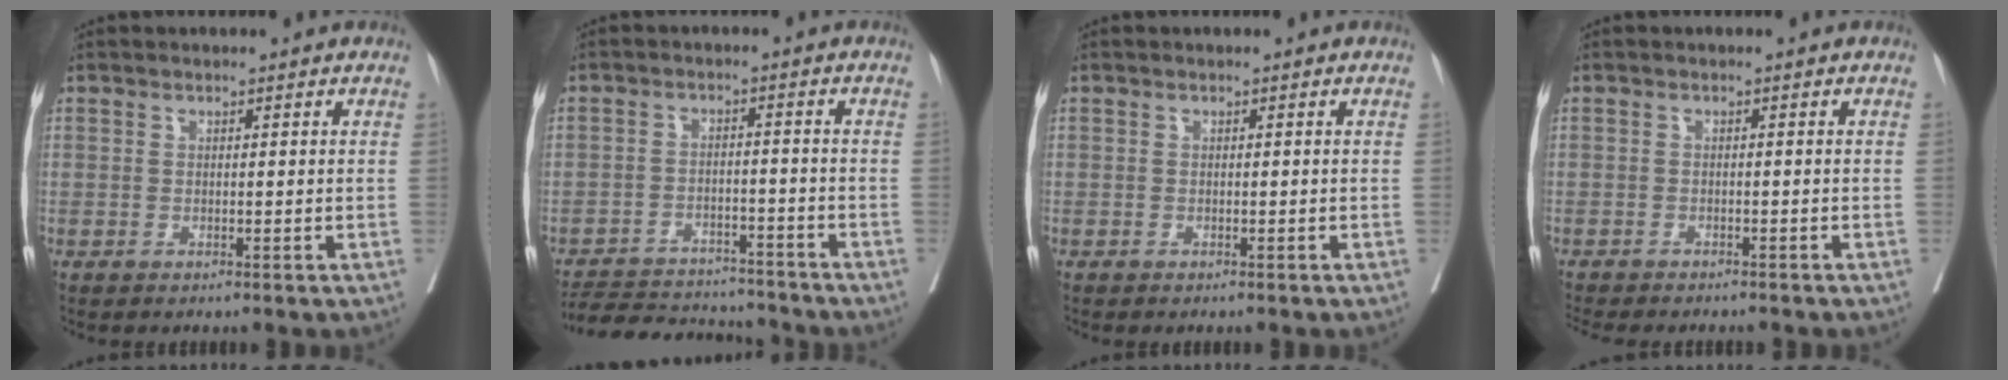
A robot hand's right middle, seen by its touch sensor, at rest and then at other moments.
{"total": 13.4, "force": [-12.6, 3.5, 2.9], "torque": [-0.049, 0.008, -0.178]}
{"total": 0.6, "force": [-0.5, 0.1, 0.2], "torque": [-0.004, -0.002, -0.011]}
{"total": 9.3, "force": [-8.4, 2.0, 3.6], "torque": [-0.054, -0.010, -0.110]}